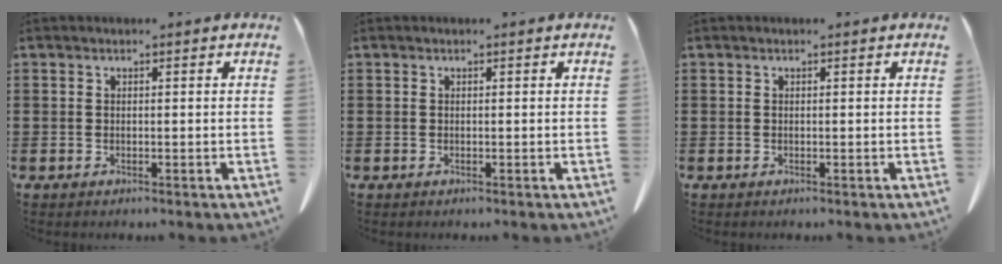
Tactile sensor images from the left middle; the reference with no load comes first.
{"total": 0.0}
{"total": 0.0}